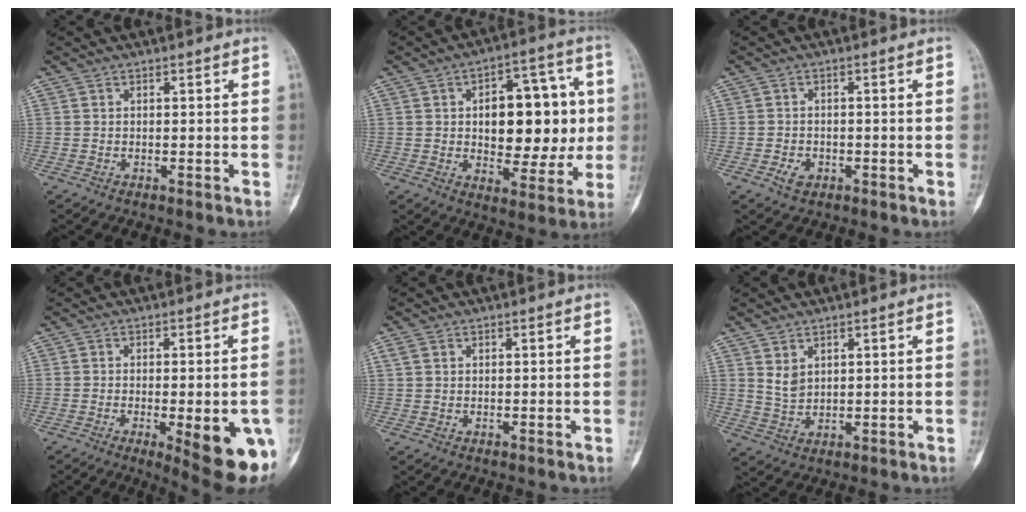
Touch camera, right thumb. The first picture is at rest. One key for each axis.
{"total": 18.2, "fx": 1.3, "fy": 10.3, "fz": 14.9, "tx": -0.154, "ty": 0.016, "tz": 0.023}
{"total": 2.6, "fx": -1.1, "fy": 1.9, "fz": 1.4, "tx": -0.019, "ty": 0.004, "tz": -0.015}
{"total": 14.7, "fx": -4.7, "fy": 4.4, "fz": 13.2, "tx": -0.128, "ty": -0.001, "tz": -0.043}
{"total": 1.3, "fx": 0.6, "fy": 0.9, "fz": 0.8, "tx": -0.018, "ty": 0.007, "tz": 0.014}
{"total": 3.6, "fx": 1.7, "fy": 2.4, "fz": 2.1, "tx": -0.031, "ty": -0.015, "tz": 0.043}